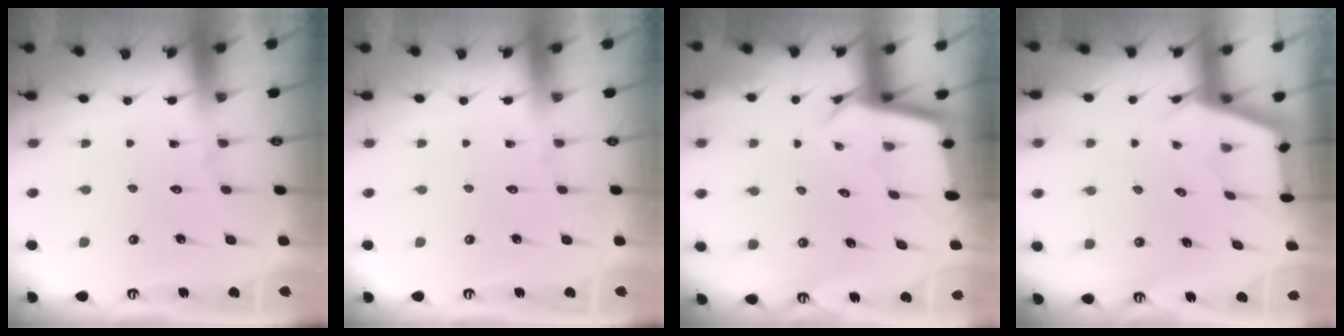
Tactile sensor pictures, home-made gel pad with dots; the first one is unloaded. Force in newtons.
{"total": 0.0}
{"total": 2.9, "press": 2.9, "slide": 0.1}
{"total": 3.0, "press": 3.0, "slide": 0.4}